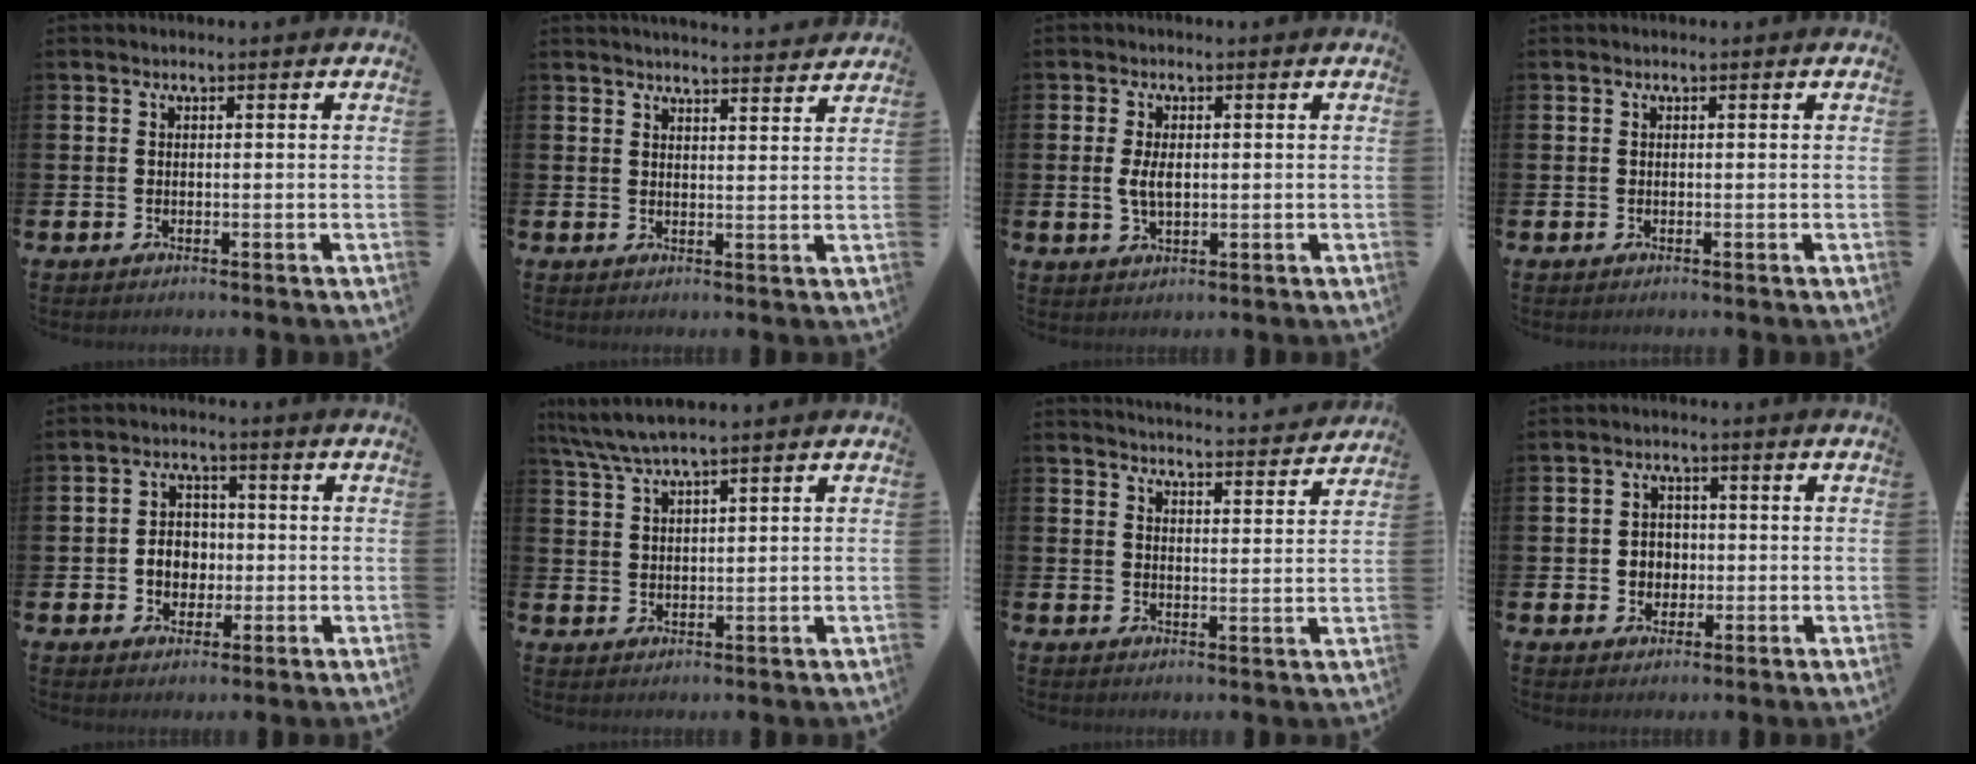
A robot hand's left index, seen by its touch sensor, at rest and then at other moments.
{"total": 3.7, "force": [3.7, -0.2, 0.1], "torque": [0.007, -0.030, 0.062]}
{"total": 3.4, "force": [0.2, 1.8, 2.9], "torque": [-0.044, 0.000, 0.000]}
{"total": 0.0}
{"total": 4.2, "force": [-0.5, 3.6, 2.2], "torque": [-0.028, 0.002, -0.019]}
{"total": 4.6, "force": [4.1, 0.0, 2.1], "torque": [-0.051, -0.012, 0.073]}
{"total": 4.5, "force": [4.5, 0.0, 0.2], "torque": [-0.001, -0.043, 0.075]}
{"total": 3.0, "force": [-0.1, 2.9, 1.0], "torque": [-0.006, 0.002, -0.011]}